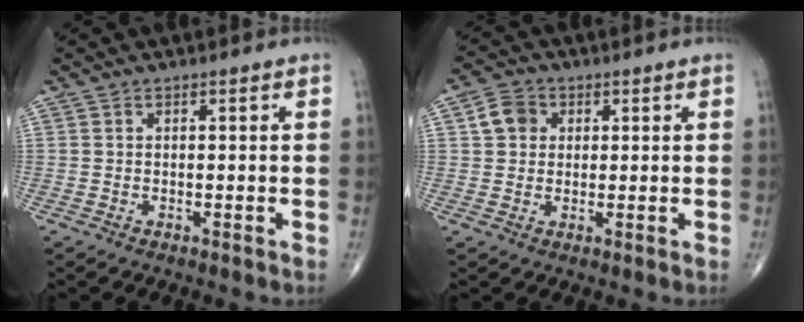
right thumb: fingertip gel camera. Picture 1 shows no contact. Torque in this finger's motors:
{"motor_torque": [-0.58, 0.17, -0.18, 0.05, 0.10]}